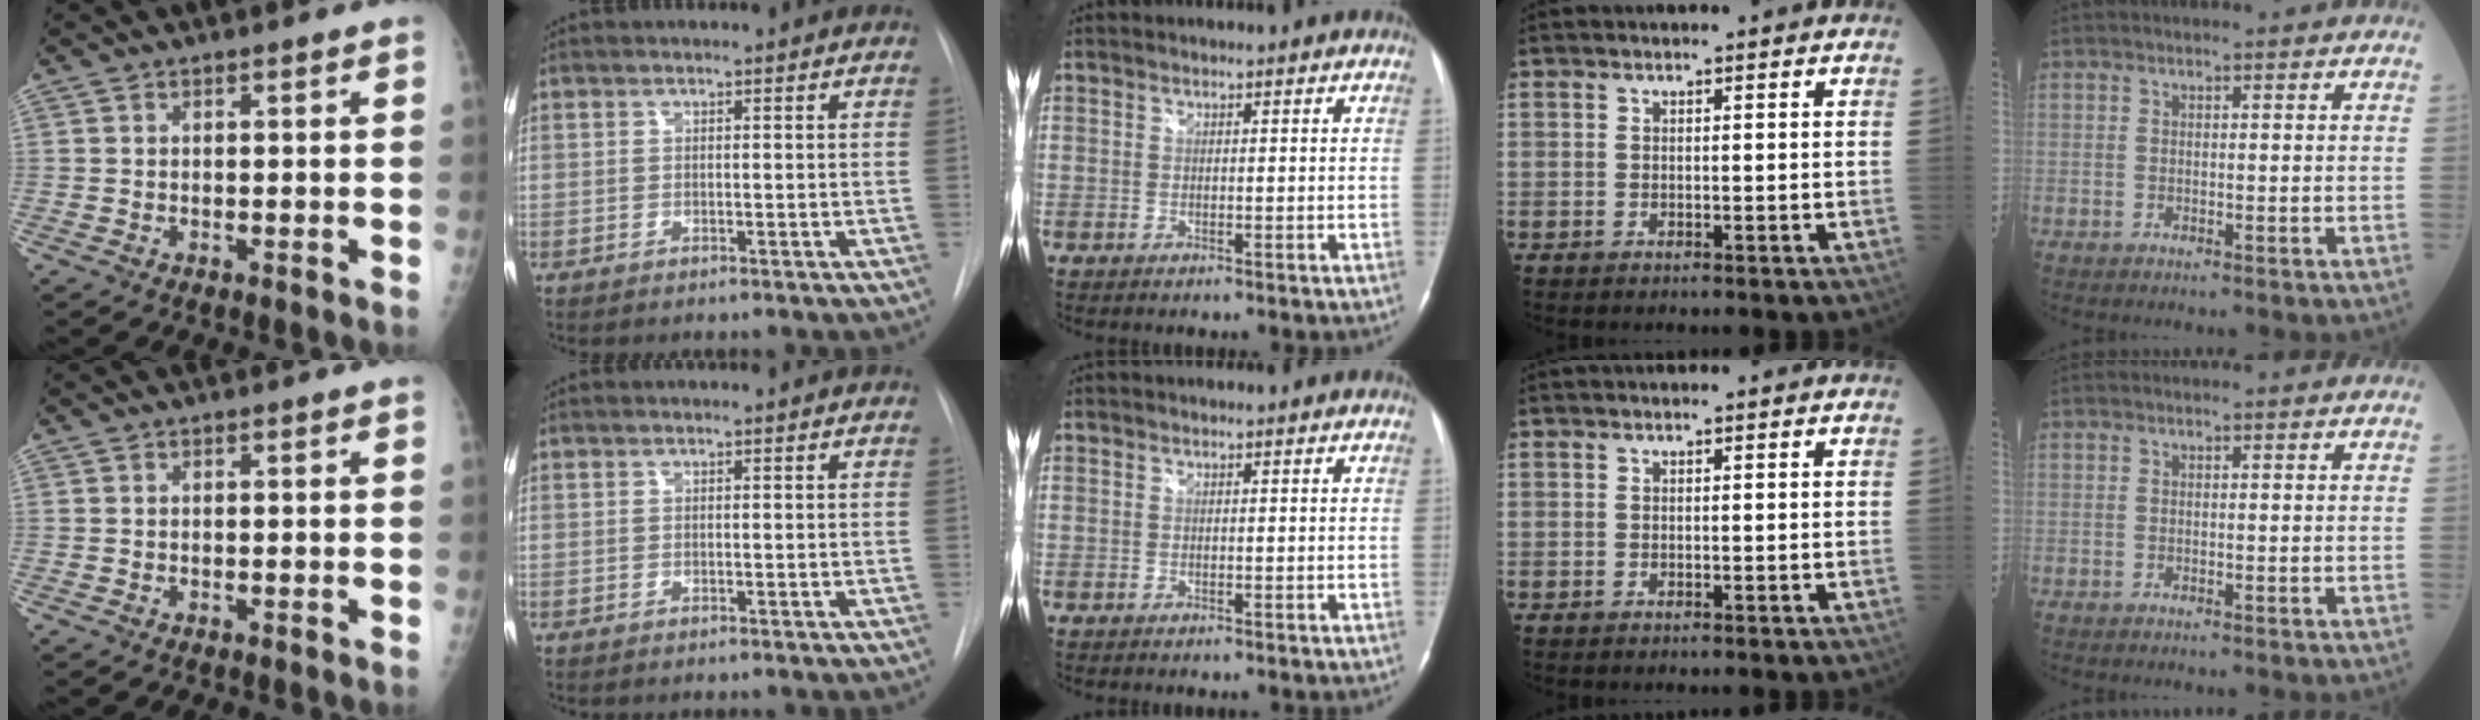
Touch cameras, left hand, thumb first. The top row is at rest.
{}